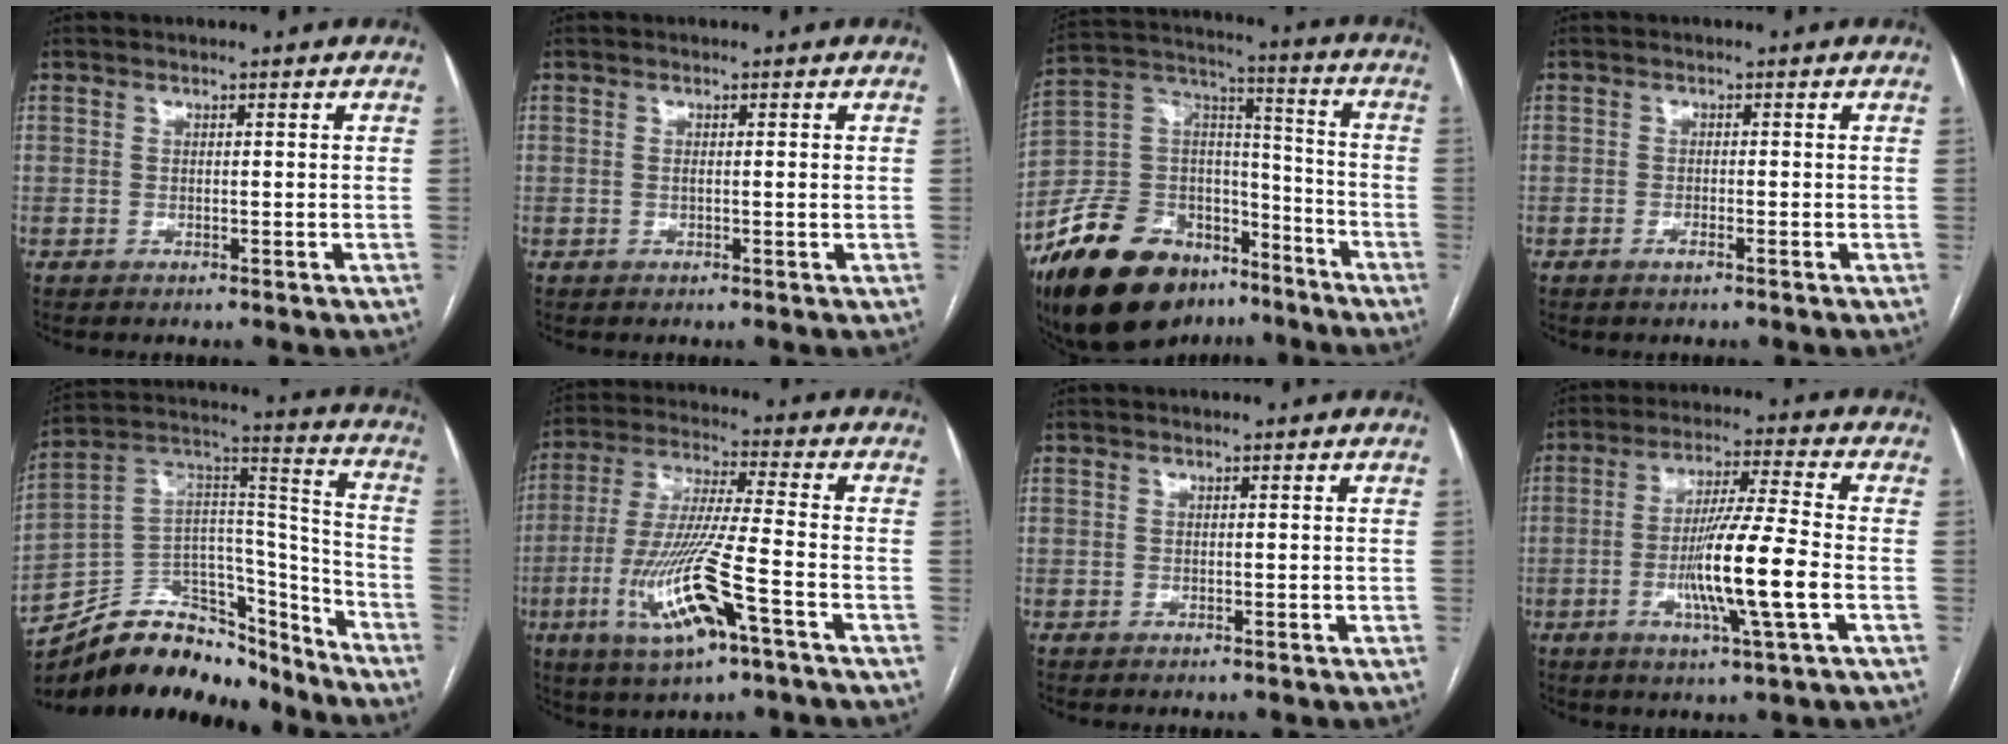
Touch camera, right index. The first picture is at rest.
{"total": 1.3, "force": [0.1, 0.2, 1.3], "torque": [-0.024, -0.001, 0.002]}
{"total": 22.7, "force": [-15.7, 11.7, 11.6], "torque": [-0.245, 0.042, -0.269]}
{"total": 1.1, "force": [-0.7, 0.4, 0.7], "torque": [-0.012, 0.000, -0.011]}
{"total": 23.2, "force": [-19.3, 10.1, 7.9], "torque": [-0.153, 0.051, -0.309]}
{"total": 15.0, "force": [-6.0, 1.0, 13.6], "torque": [-0.285, -0.018, -0.108]}
{"total": 0.0}
{"total": 12.3, "force": [-3.0, -0.5, 11.9], "torque": [-0.222, -0.011, -0.060]}